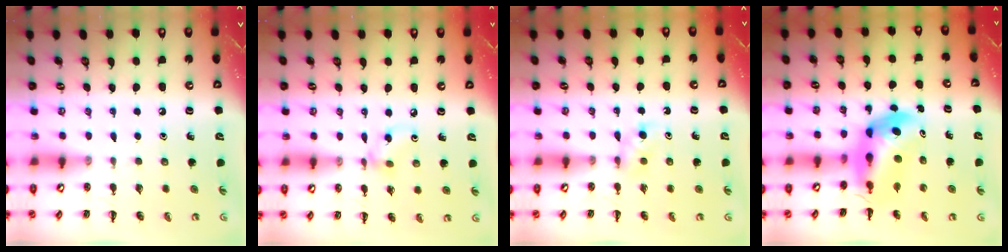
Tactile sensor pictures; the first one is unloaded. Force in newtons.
{"total": 4.6, "press": 4.5, "slide": 0.5}
{"total": 2.9, "press": 2.7, "slide": 1.1}
{"total": 6.0, "press": 5.7, "slide": 1.8}